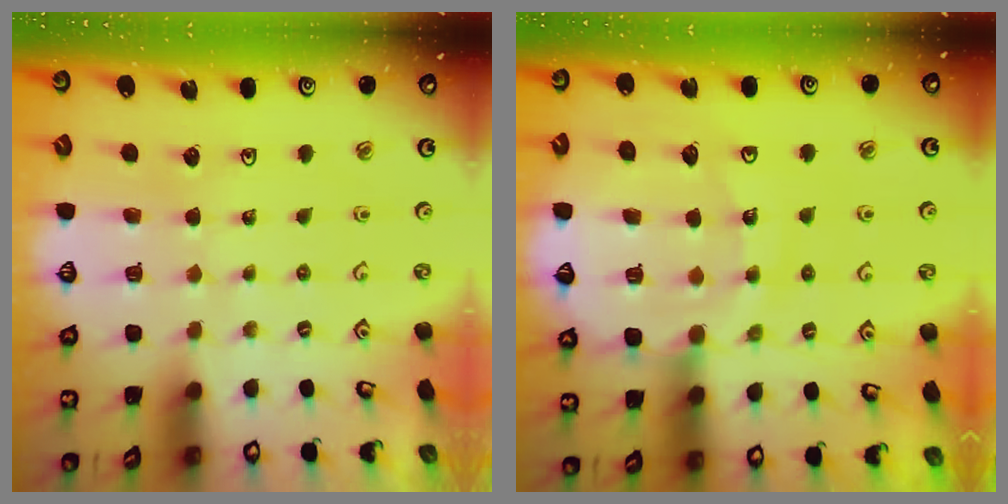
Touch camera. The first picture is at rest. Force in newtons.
{"total": 14.4, "press": 14.3, "slide": 1.8}